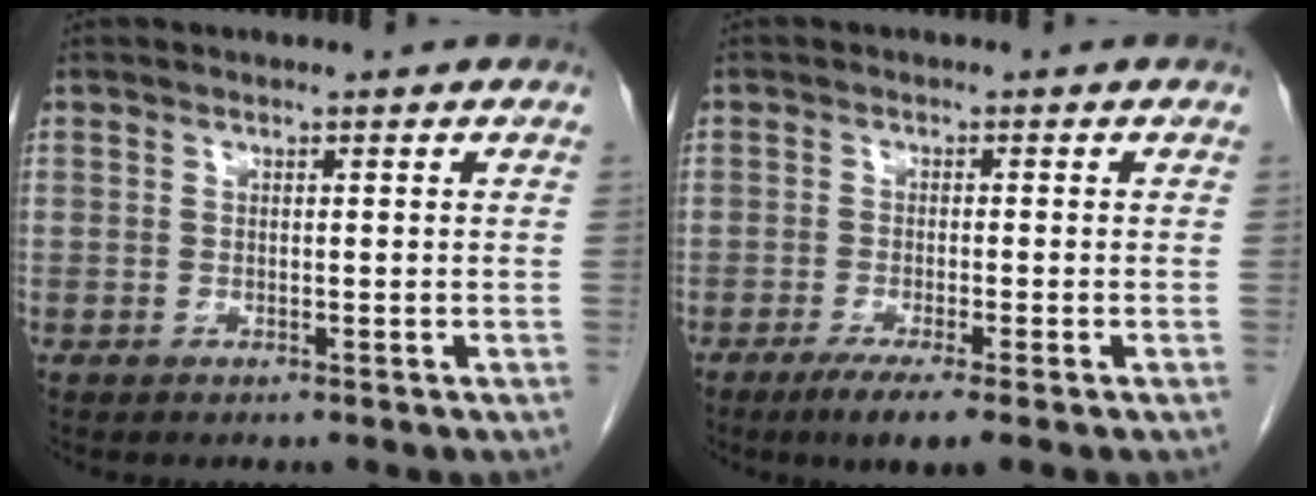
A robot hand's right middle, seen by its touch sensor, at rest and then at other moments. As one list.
[{"total": 5.1, "force": [-3.2, 0.0, 3.9], "torque": [-0.067, -0.014, -0.056]}]